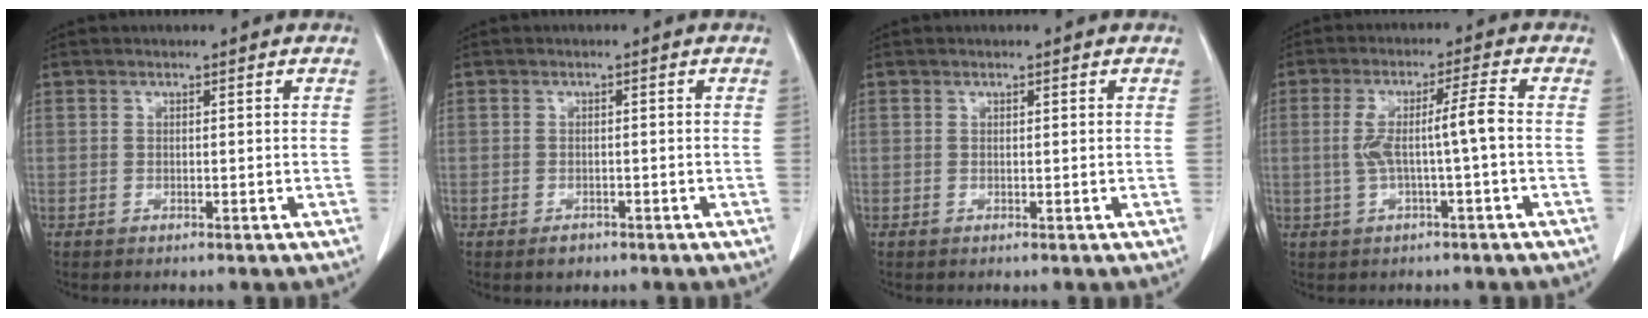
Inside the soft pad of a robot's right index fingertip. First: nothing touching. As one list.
[{"total": 1.8, "force": [-1.2, 1.2, 0.6], "torque": [-0.007, 0.002, -0.013]}, {"total": 0.0}, {"total": 6.3, "force": [-0.5, -0.1, 6.2], "torque": [-0.123, 0.019, -0.005]}]